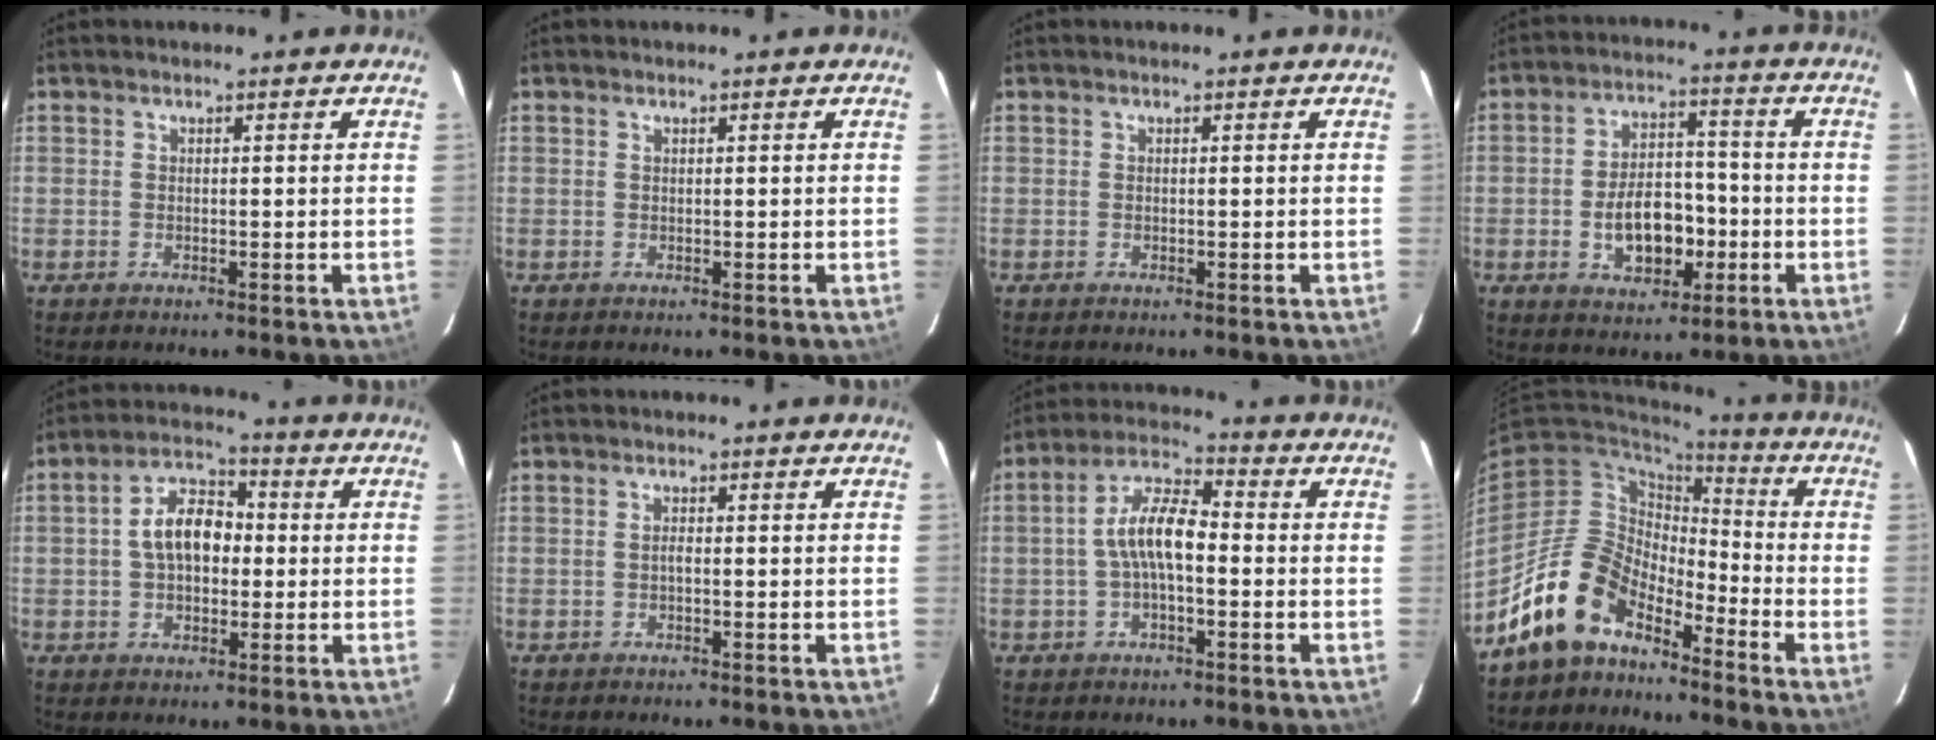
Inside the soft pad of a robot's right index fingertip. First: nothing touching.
{"total": 0.0}
{"total": 0.0}
{"total": 10.6, "force": [-2.9, 6.3, 8.0], "torque": [-0.152, 0.020, -0.034]}
{"total": 8.9, "force": [0.2, 5.7, 6.9], "torque": [-0.132, 0.027, 0.005]}
{"total": 0.7, "force": [-0.2, 0.2, 0.7], "torque": [-0.013, 0.004, -0.004]}
{"total": 8.3, "force": [-1.0, 3.1, 7.6], "torque": [-0.156, 0.021, -0.020]}
{"total": 12.7, "force": [-9.9, 6.2, 4.9], "torque": [-0.102, 0.023, -0.188]}